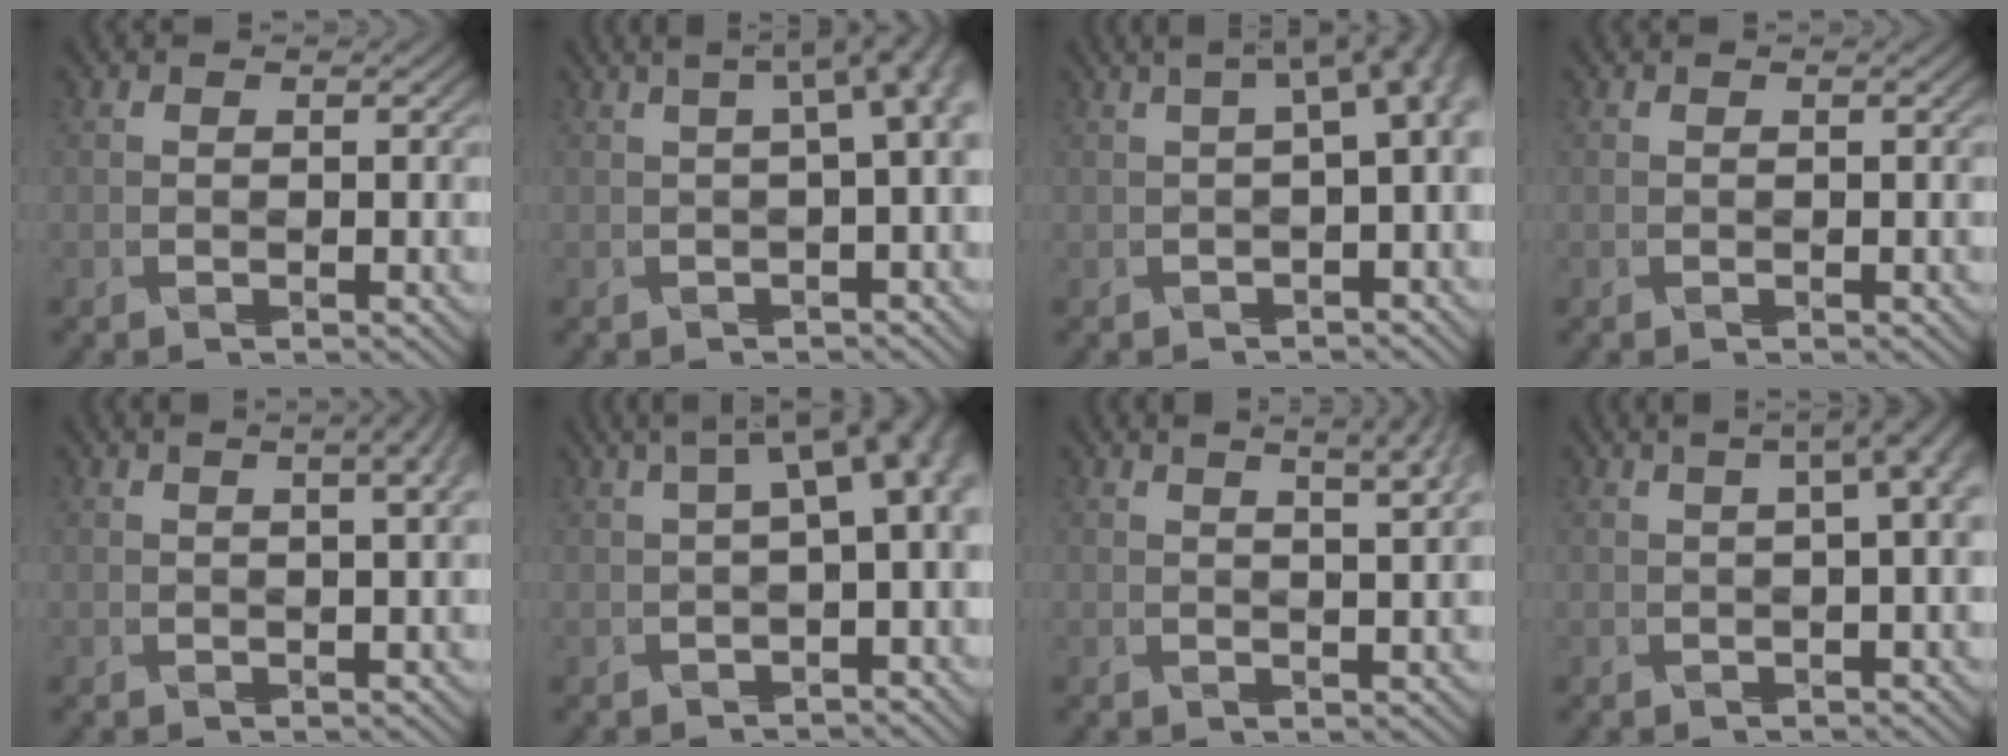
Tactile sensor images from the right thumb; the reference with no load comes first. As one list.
[{"total": 8.8, "force": [1.1, 3.1, 8.1], "torque": [-0.116, 0.006, 0.021]}, {"total": 8.2, "force": [0.7, 3.6, 7.4], "torque": [-0.106, -0.006, 0.023]}, {"total": 0.0}, {"total": 4.5, "force": [1.4, 1.5, 4.0], "torque": [-0.060, 0.012, 0.025]}, {"total": 9.5, "force": [1.2, 4.3, 8.4], "torque": [-0.120, -0.002, 0.034]}, {"total": 5.1, "force": [3.0, 1.0, 3.9], "torque": [-0.052, 0.017, 0.038]}, {"total": 6.5, "force": [1.3, 1.9, 6.0], "torque": [-0.088, 0.007, 0.022]}]